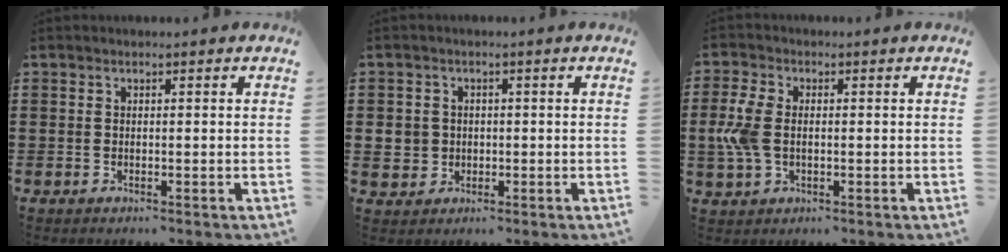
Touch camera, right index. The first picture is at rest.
{"total": 3.3, "force": [-0.1, 3.1, 1.1], "torque": [-0.032, 0.009, -0.005]}
{"total": 5.2, "force": [-0.3, 3.2, 4.1], "torque": [-0.111, -0.001, -0.013]}